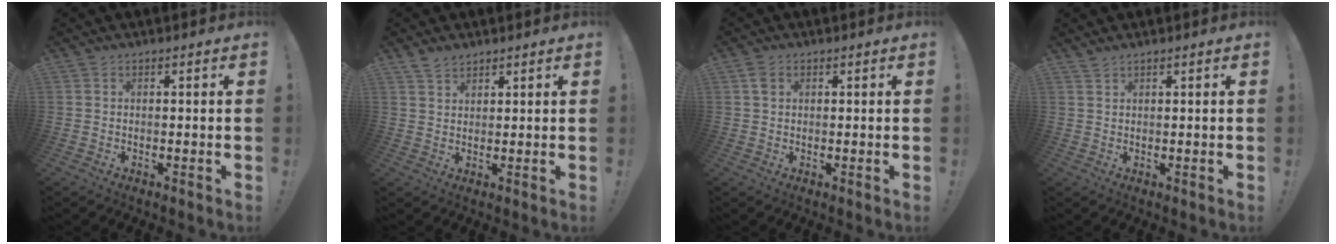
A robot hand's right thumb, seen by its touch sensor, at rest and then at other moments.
{"total": 3.6, "force": [3.0, 1.7, 1.1], "torque": [-0.013, -0.020, 0.056]}
{"total": 2.5, "force": [1.0, 1.6, 1.5], "torque": [-0.029, 0.003, 0.020]}
{"total": 1.2, "force": [1.1, 0.2, 0.4], "torque": [-0.010, -0.002, 0.021]}